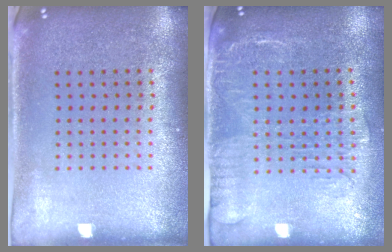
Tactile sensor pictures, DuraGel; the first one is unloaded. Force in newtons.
{"total": 2.0, "press": 1.6, "slide": 1.2}